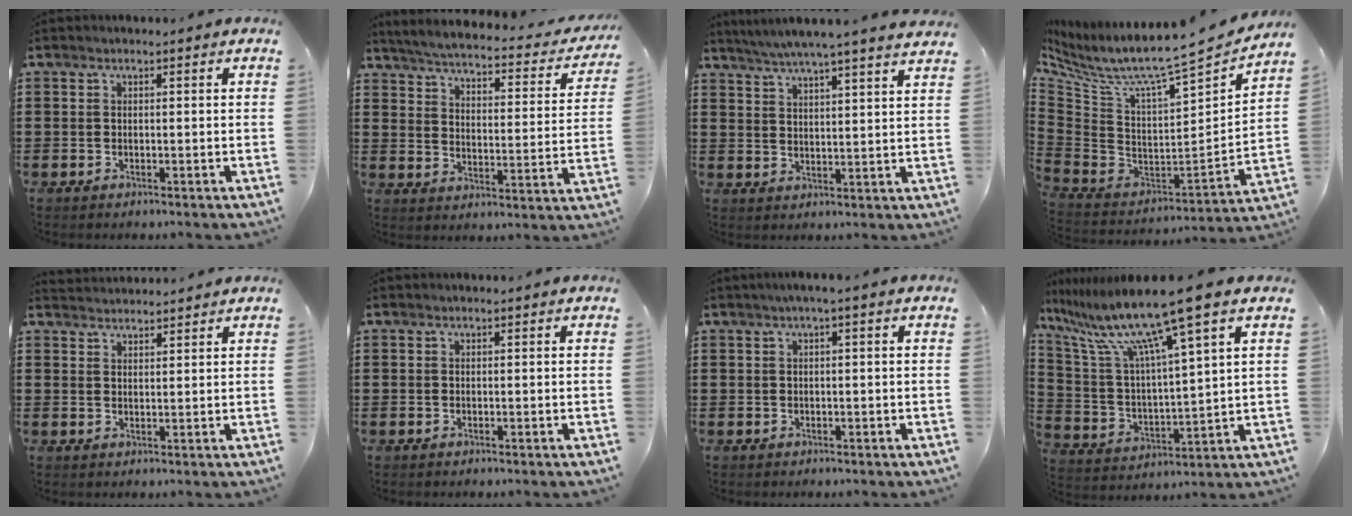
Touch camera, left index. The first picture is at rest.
{"total": 3.7, "force": [3.5, -0.2, 1.2], "torque": [-0.046, -0.031, 0.051]}
{"total": 4.7, "force": [4.4, -0.8, 1.3], "torque": [-0.042, -0.022, 0.077]}
{"total": 6.6, "force": [5.0, 0.4, 4.3], "torque": [-0.104, -0.054, 0.072]}
{"total": 2.2, "force": [2.1, 0.2, -0.4], "torque": [0.002, -0.002, 0.043]}
{"total": 0.0}
{"total": 1.3, "force": [-0.1, 0.0, 1.3], "torque": [-0.019, -0.005, -0.001]}
{"total": 12.4, "force": [9.3, -0.2, 8.2], "torque": [-0.198, -0.056, 0.148]}